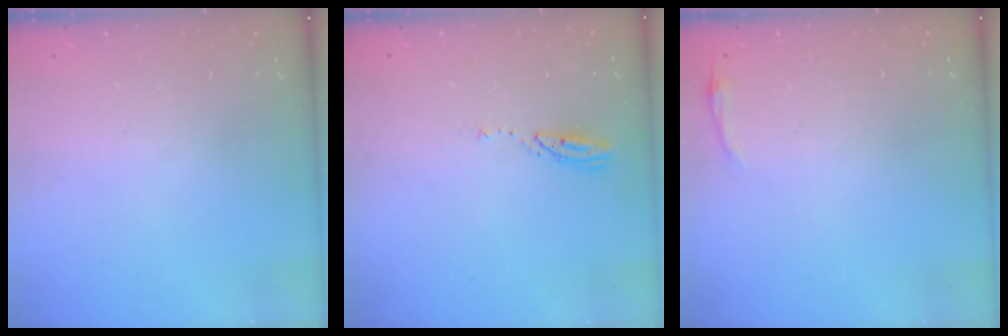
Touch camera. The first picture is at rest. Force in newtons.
{"total": 3.8, "press": 3.7, "slide": 0.4}
{"total": 2.9, "press": 2.8, "slide": 0.7}